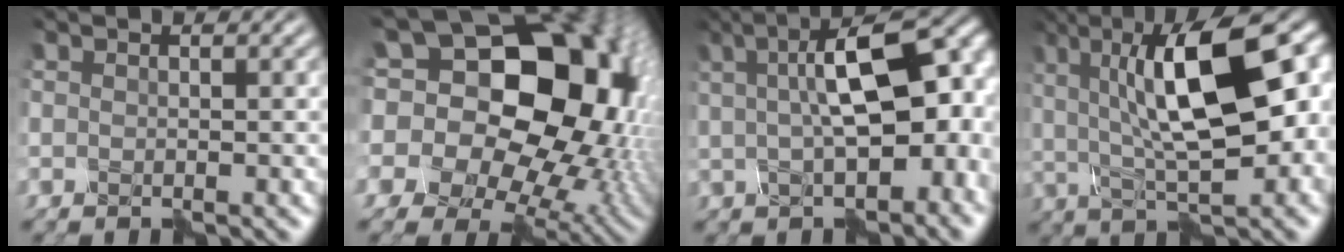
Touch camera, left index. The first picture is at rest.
{"total": 22.8, "force": [5.3, 16.6, 14.8], "torque": [-0.251, 0.049, 0.079]}
{"total": 13.9, "force": [2.4, 6.5, 12.0], "torque": [-0.159, 0.019, 0.030]}
{"total": 14.5, "force": [3.4, 5.4, 13.1], "torque": [-0.209, 0.010, 0.047]}